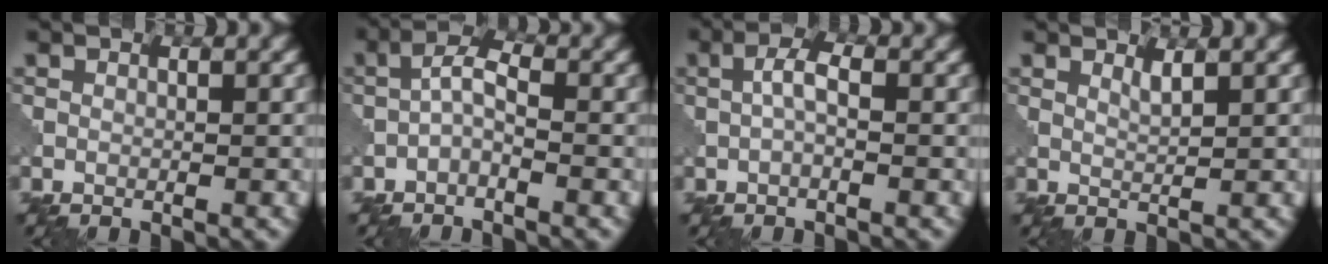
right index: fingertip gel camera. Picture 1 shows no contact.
{"total": 2.2, "force": [-1.0, 0.7, 1.8], "torque": [-0.037, 0.011, -0.027]}
{"total": 2.1, "force": [-0.1, 0.7, 1.9], "torque": [-0.041, 0.008, -0.007]}
{"total": 1.1, "force": [0.8, 0.1, 0.7], "torque": [-0.015, -0.001, 0.014]}